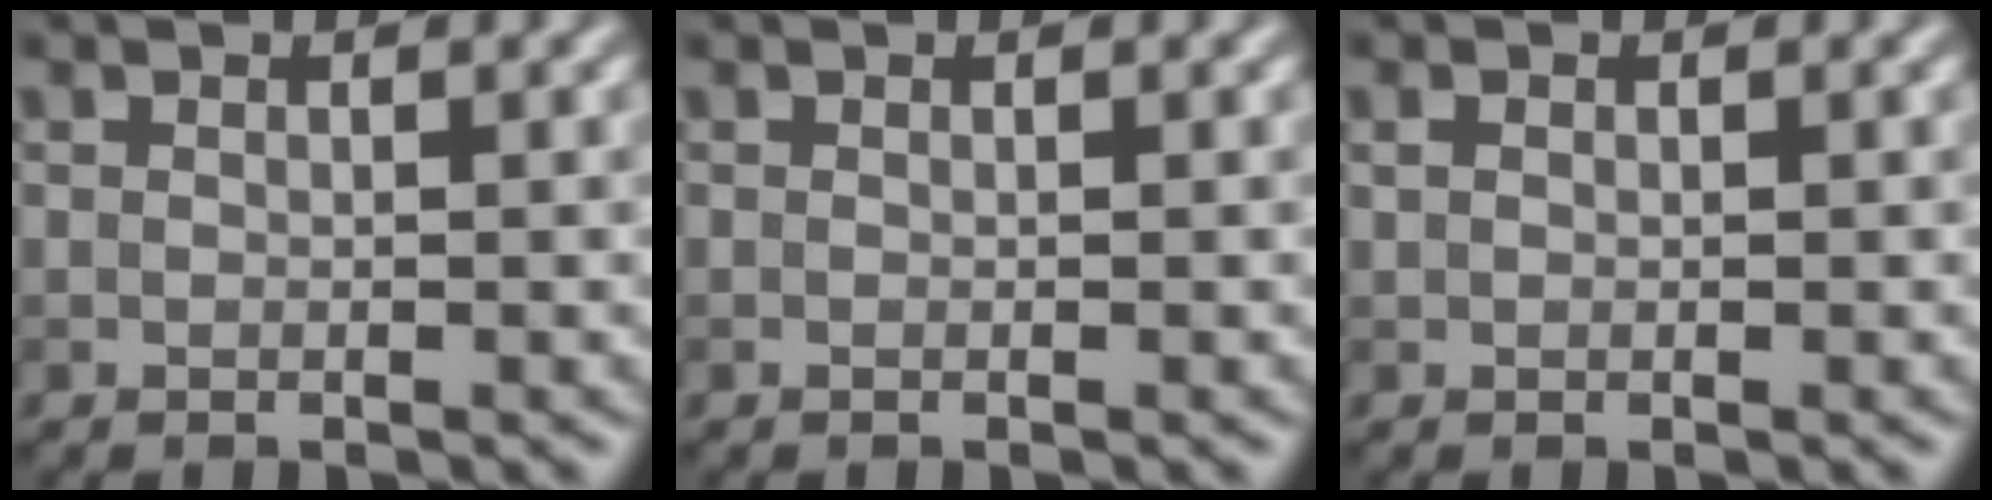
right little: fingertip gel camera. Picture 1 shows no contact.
{"total": 0.0}
{"total": 0.7, "force": [0.2, 0.5, 0.4], "torque": [-0.009, 0.000, 0.005]}